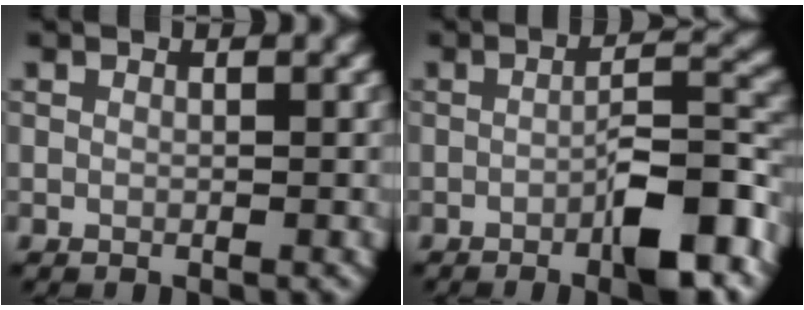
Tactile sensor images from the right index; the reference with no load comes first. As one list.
[{"total": 6.9, "force": [-3.3, 1.7, 5.8], "torque": [-0.085, 0.015, -0.049]}]